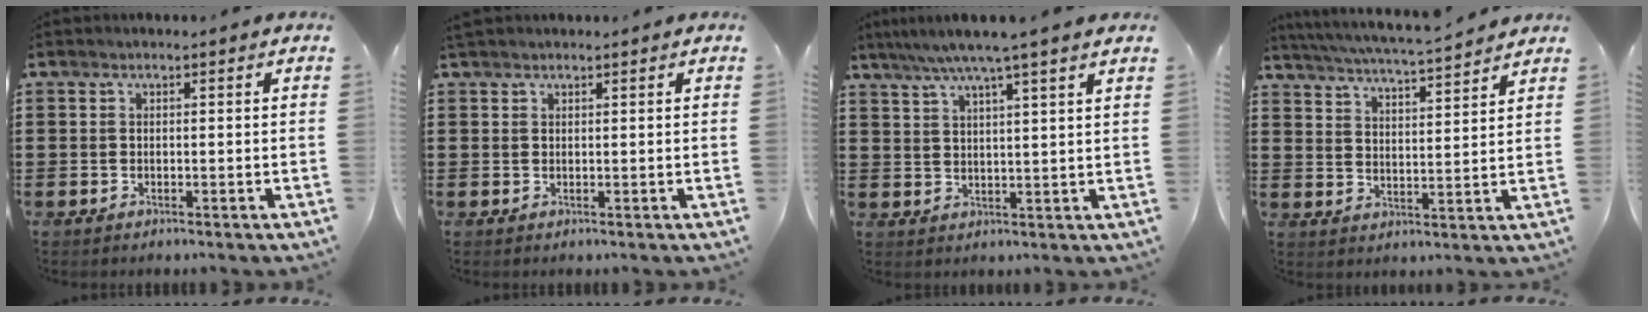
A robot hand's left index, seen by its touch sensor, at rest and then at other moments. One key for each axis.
{"total": 0.7, "fx": 0.7, "fy": 0.2, "fz": 0.2, "tx": -0.006, "ty": 0.001, "tz": 0.013}
{"total": 5.4, "fx": 4.2, "fy": -0.7, "fz": 3.3, "tx": -0.076, "ty": -0.014, "tz": 0.071}
{"total": 4.7, "fx": 4.4, "fy": -0.5, "fz": 1.5, "tx": -0.048, "ty": -0.033, "tz": 0.072}